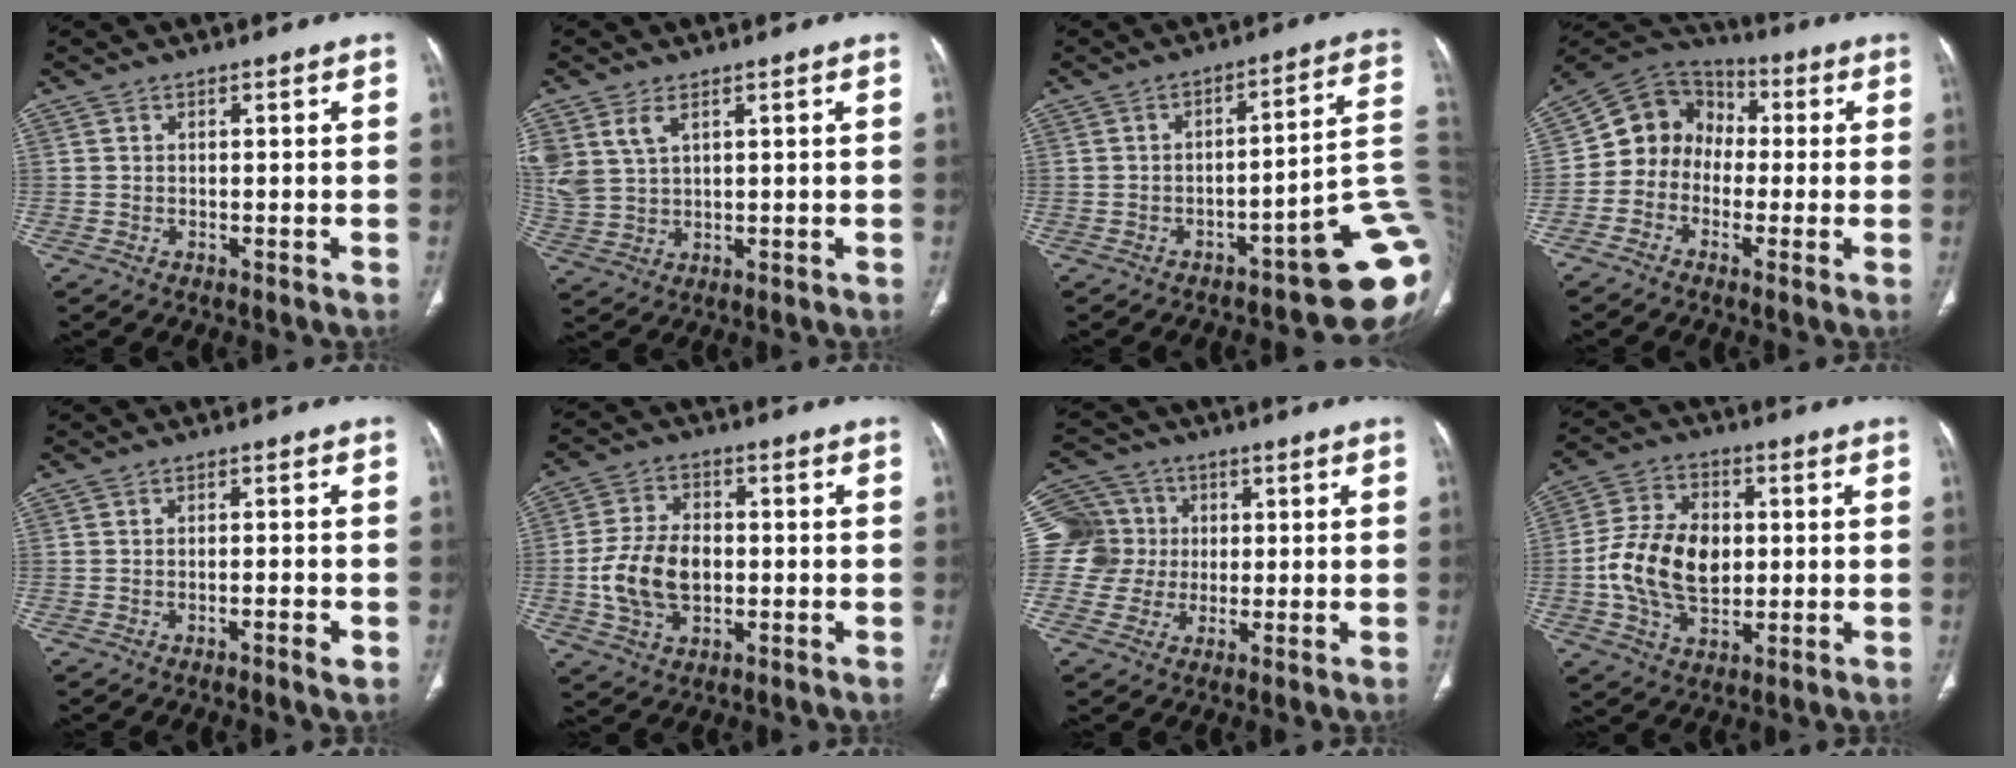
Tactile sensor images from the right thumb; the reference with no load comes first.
{"total": 7.3, "force": [3.5, 4.6, 4.6], "torque": [-0.106, -0.003, 0.084]}
{"total": 17.3, "force": [-6.2, 4.9, 15.4], "torque": [-0.104, 0.064, -0.071]}
{"total": 10.9, "force": [-1.0, 9.7, 4.9], "torque": [-0.058, 0.047, -0.034]}
{"total": 2.2, "force": [-1.1, 0.4, 1.9], "torque": [-0.036, 0.002, -0.017]}
{"total": 11.4, "force": [-1.4, 7.5, 8.4], "torque": [-0.152, 0.013, -0.024]}
{"total": 11.2, "force": [0.8, 11.0, 2.2], "torque": [-0.027, 0.031, 0.016]}
{"total": 14.1, "force": [-0.4, 9.4, 10.5], "torque": [-0.183, 0.014, -0.004]}